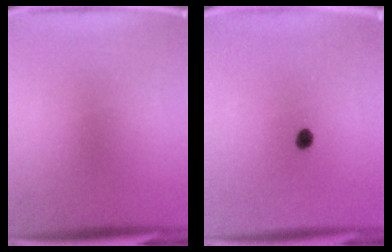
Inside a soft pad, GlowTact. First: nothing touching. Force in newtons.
{"total": 2.1}